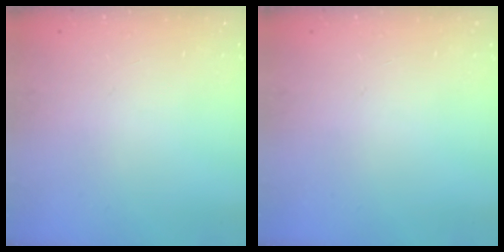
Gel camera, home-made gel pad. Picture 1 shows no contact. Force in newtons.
{"total": 0.0}